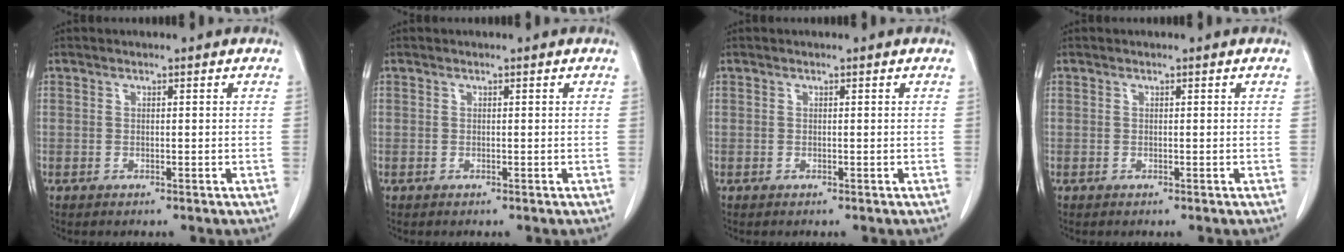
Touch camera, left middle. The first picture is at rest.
{"total": 0.0}
{"total": 0.0}
{"total": 0.0}